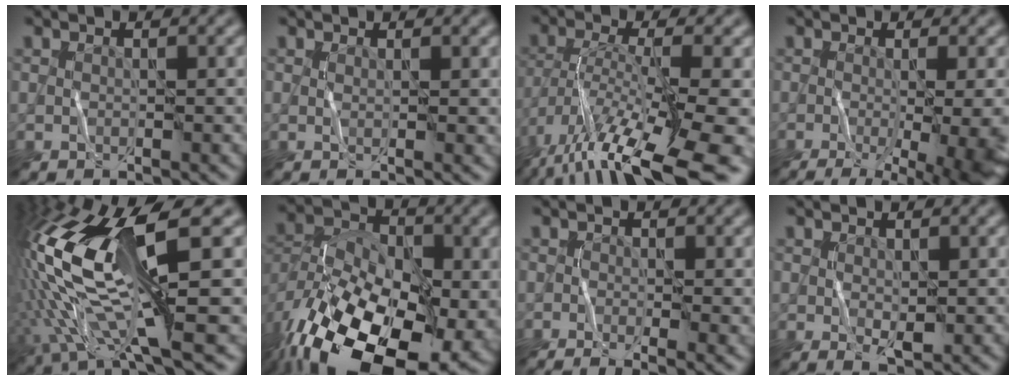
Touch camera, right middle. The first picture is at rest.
{"total": 0.6, "force": [0.2, 0.0, 0.6], "torque": [-0.014, 0.006, 0.002]}
{"total": 14.4, "force": [-8.9, 3.0, 11.0], "torque": [-0.226, -0.009, -0.136]}
{"total": 11.3, "force": [-2.4, 4.1, 10.2], "torque": [-0.089, -0.005, -0.006]}
{"total": 15.1, "force": [1.3, 3.9, 14.5], "torque": [-0.337, 0.015, 0.057]}
{"total": 19.1, "force": [-9.8, 11.5, 11.6], "torque": [-0.206, -0.014, -0.130]}
{"total": 2.5, "force": [-1.1, 0.5, 2.2], "torque": [-0.028, 0.001, -0.013]}
{"total": 0.7, "force": [0.0, -0.2, 0.6], "torque": [-0.021, -0.001, 0.013]}